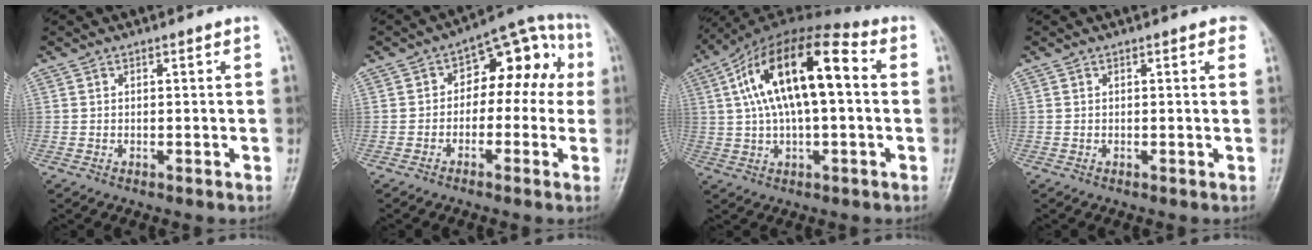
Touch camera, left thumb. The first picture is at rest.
{"total": 11.9, "force": [0.5, 7.5, 9.1], "torque": [-0.067, 0.053, -0.009]}
{"total": 17.9, "force": [3.1, 7.6, 15.9], "torque": [-0.280, 0.037, 0.043]}
{"total": 1.5, "force": [0.8, 0.7, 1.0], "torque": [-0.001, 0.000, 0.004]}